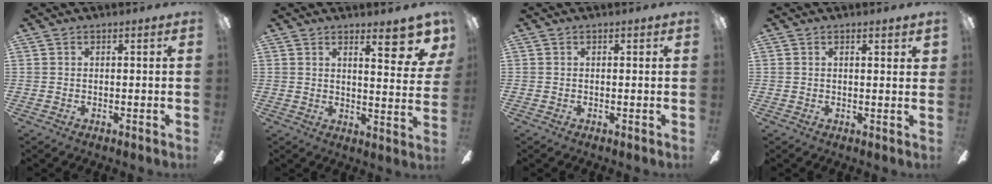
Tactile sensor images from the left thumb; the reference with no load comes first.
{"total": 9.8, "force": [6.2, 2.3, 7.3], "torque": [-0.078, -0.047, 0.094]}
{"total": 0.0}
{"total": 1.8, "force": [1.0, 0.5, 1.4], "torque": [-0.022, -0.002, 0.016]}